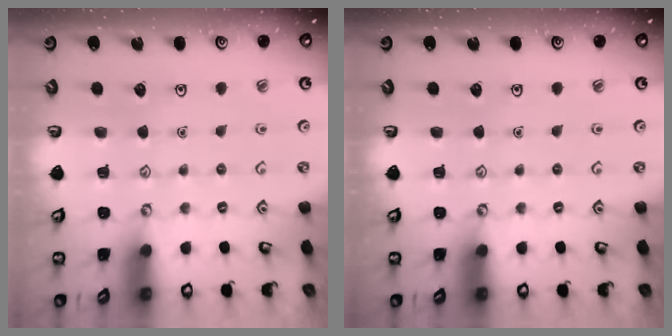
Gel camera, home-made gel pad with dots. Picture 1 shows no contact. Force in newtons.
{"total": 0.0}